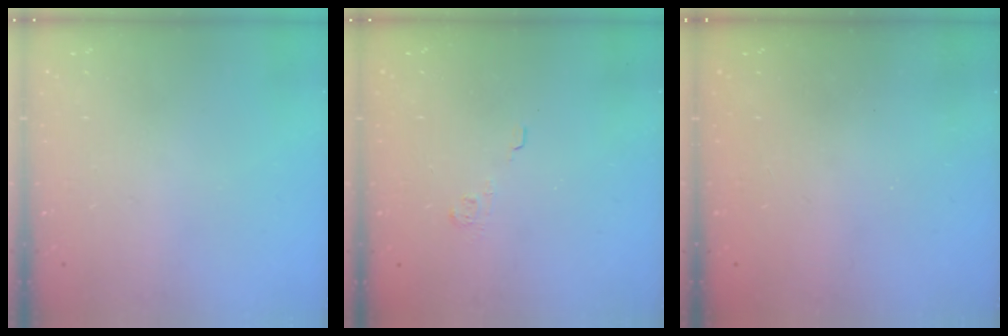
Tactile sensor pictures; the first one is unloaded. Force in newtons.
{"total": 4.3, "press": 4.3, "slide": 0.9}
{"total": 2.4, "press": 2.3, "slide": 0.8}